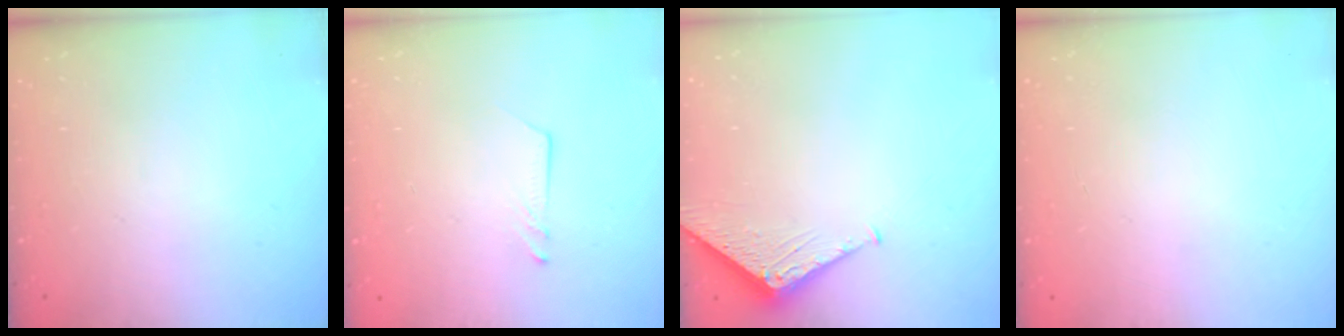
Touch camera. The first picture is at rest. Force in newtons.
{"total": 1.2, "press": 1.2, "slide": 0.1}
{"total": 4.1, "press": 4.1, "slide": 0.4}
{"total": 0.0}